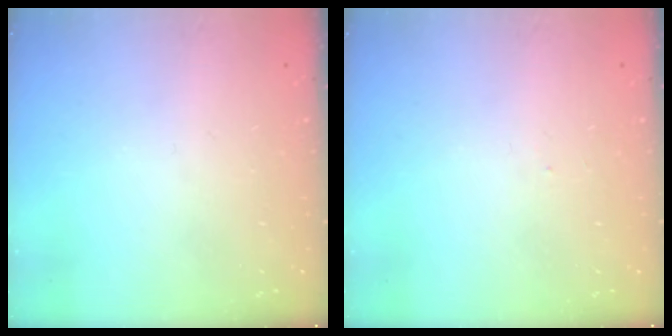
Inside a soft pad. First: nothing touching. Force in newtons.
{"total": 2.1, "press": 2.1, "slide": 0.1}